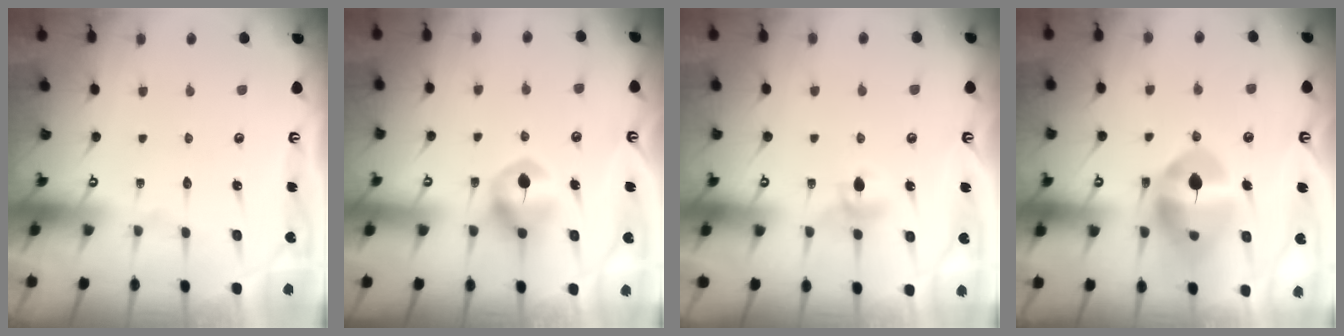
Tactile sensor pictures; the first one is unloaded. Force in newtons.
{"total": 7.9, "press": 7.9, "slide": 0.2}
{"total": 5.6, "press": 5.5, "slide": 0.7}
{"total": 14.2, "press": 14.1, "slide": 1.7}